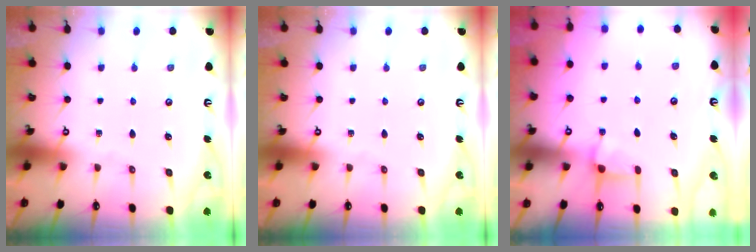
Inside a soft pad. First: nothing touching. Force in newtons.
{"total": 0.0}
{"total": 3.6, "press": 3.6, "slide": 0.4}